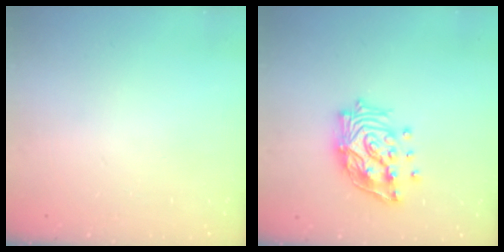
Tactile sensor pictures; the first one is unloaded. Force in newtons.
{"total": 15.2, "press": 15.1, "slide": 1.7}